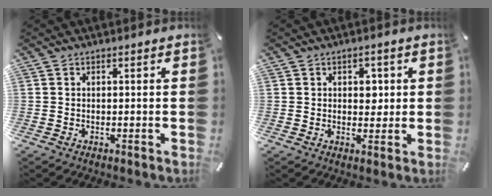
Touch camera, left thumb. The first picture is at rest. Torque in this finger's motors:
{"motor_torque": [0.88, 0.69, 0.44, -0.11, 0.00]}